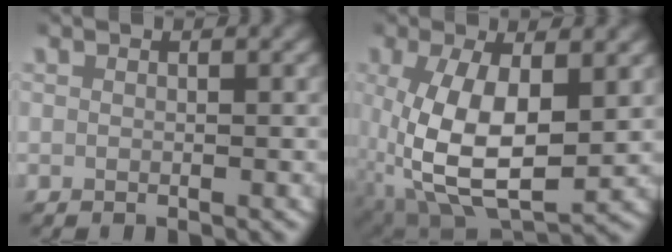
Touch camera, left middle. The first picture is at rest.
{"total": 9.7, "force": [-1.0, 5.7, 7.7], "torque": [-0.163, -0.047, 0.014]}